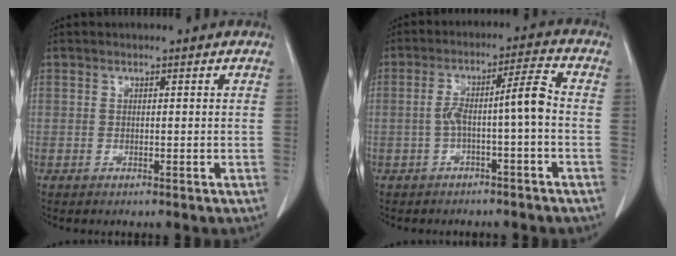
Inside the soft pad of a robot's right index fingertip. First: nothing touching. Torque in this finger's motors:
{"motor_torque": [0.58, -0.34, 0.33, 0.04]}